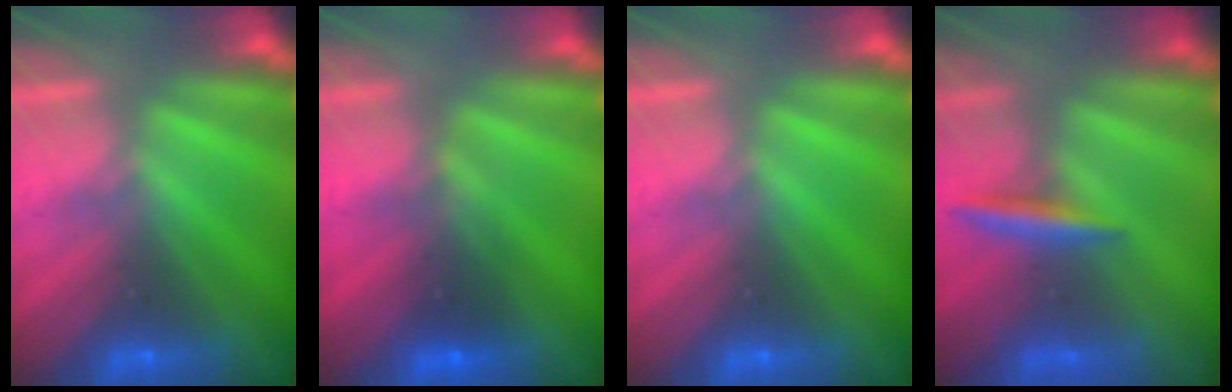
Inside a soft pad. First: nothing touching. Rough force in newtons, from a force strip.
{"total": 2.7}
{"total": 0.0}
{"total": 2.9}